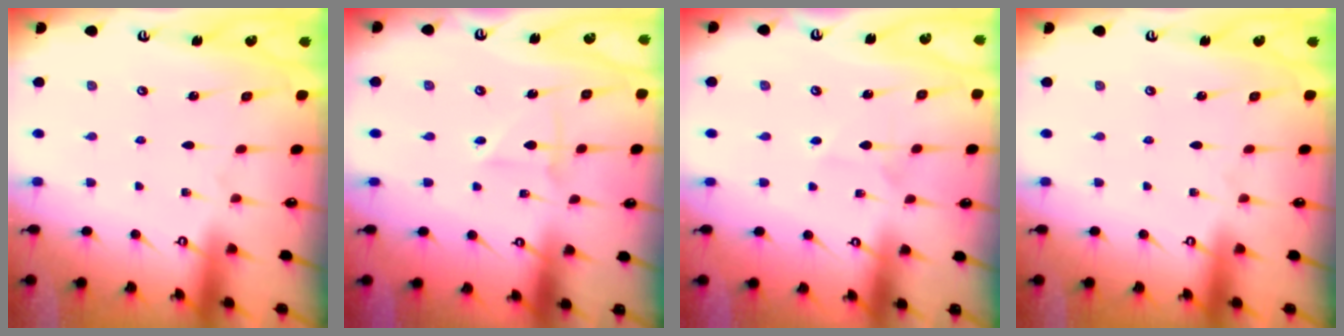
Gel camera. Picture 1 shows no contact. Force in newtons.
{"total": 2.5, "press": 2.5, "slide": 0.3}
{"total": 3.3, "press": 3.2, "slide": 0.4}
{"total": 0.0}